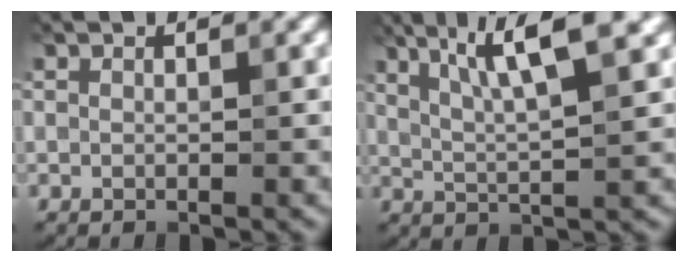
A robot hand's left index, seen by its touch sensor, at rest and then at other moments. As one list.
[{"total": 6.3, "force": [2.9, 1.0, 5.5], "torque": [-0.098, 0.010, 0.058]}]